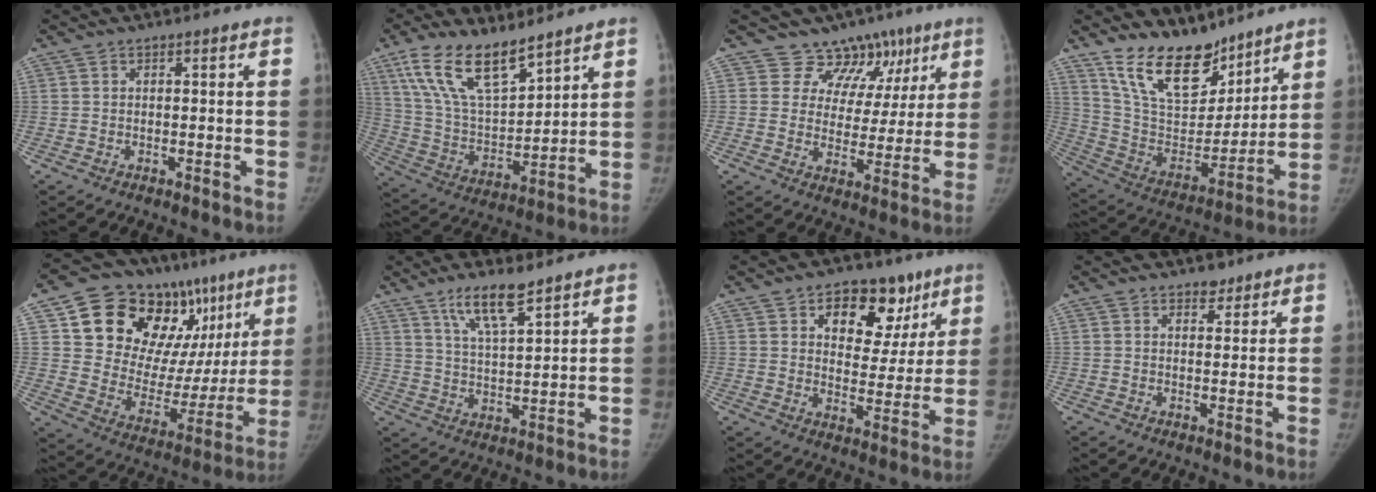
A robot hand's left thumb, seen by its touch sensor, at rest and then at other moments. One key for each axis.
{"total": 16.7, "fx": 11.2, "fy": 6.7, "fz": 10.3, "tx": -0.163, "ty": -0.054, "tz": 0.227}
{"total": 11.4, "fx": 7.6, "fy": 8.4, "fz": 1.2, "tx": 0.031, "ty": -0.033, "tz": 0.094}
{"total": 19.0, "fx": 14.5, "fy": 8.9, "fz": 8.5, "tx": -0.102, "ty": -0.085, "tz": 0.266}
{"total": 26.6, "fx": 13.4, "fy": 15.6, "fz": 16.9, "tx": -0.192, "ty": -0.011, "tz": 0.223}
{"total": 8.7, "fx": 6.1, "fy": 2.0, "fz": 5.9, "tx": -0.099, "ty": -0.037, "tz": 0.117}
{"total": 14.6, "fx": 7.6, "fy": 9.4, "fz": 8.1, "tx": -0.050, "ty": -0.025, "tz": 0.110}
{"total": 2.3, "fx": 1.8, "fy": 1.3, "fz": 0.7, "tx": 0.005, "ty": -0.011, "tz": 0.024}